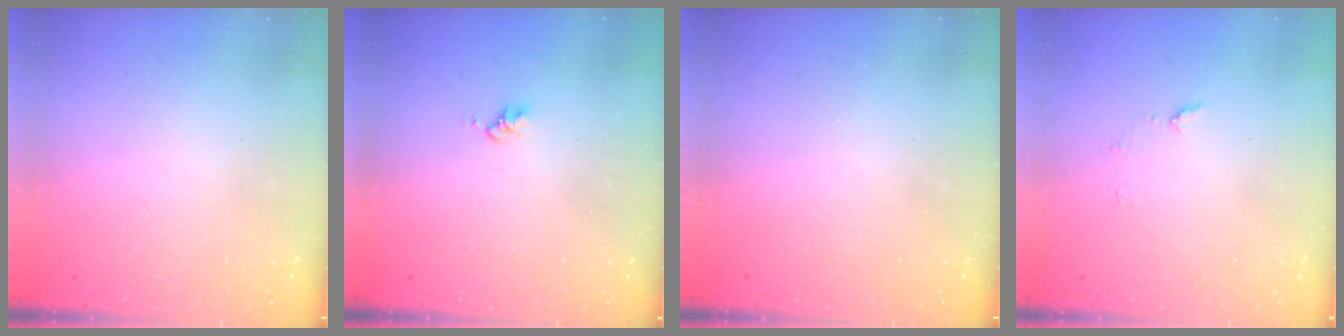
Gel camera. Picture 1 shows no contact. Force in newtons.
{"total": 2.6, "press": 2.6, "slide": 0.4}
{"total": 0.0}
{"total": 5.2, "press": 5.1, "slide": 0.6}